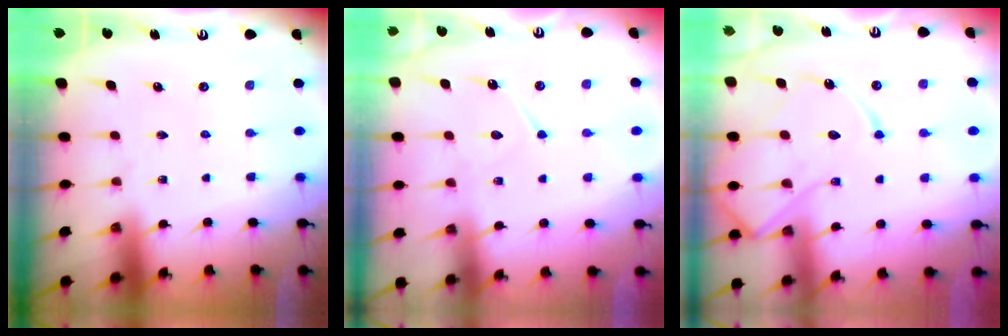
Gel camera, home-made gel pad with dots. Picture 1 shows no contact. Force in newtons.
{"total": 8.8, "press": 8.8, "slide": 0.9}
{"total": 13.7, "press": 13.6, "slide": 1.3}